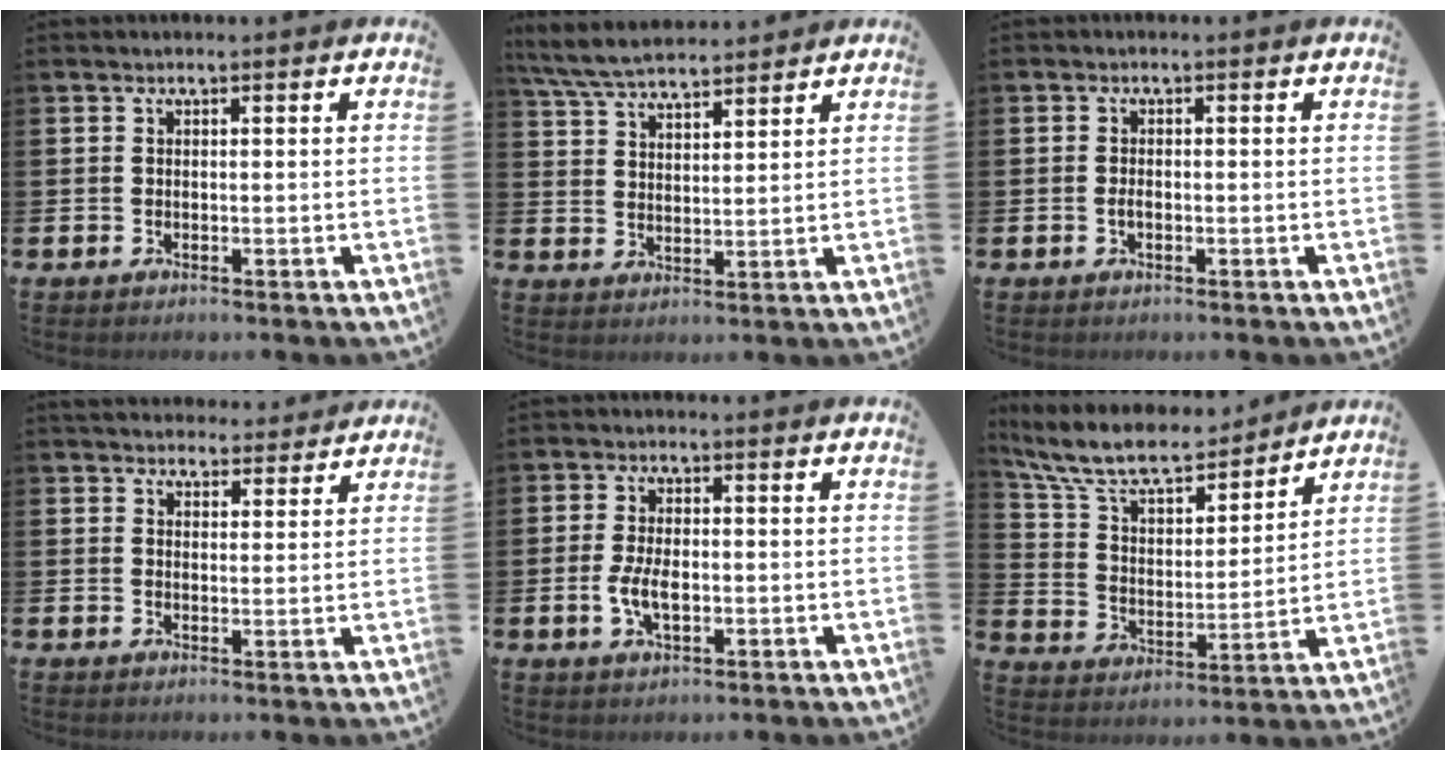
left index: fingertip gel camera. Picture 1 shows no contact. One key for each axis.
{"total": 6.3, "fx": 6.0, "fy": 1.1, "fz": 1.7, "tx": -0.058, "ty": -0.022, "tz": 0.110}
{"total": 1.0, "fx": -0.3, "fy": 0.5, "fz": 0.8, "tx": -0.022, "ty": 0.005, "tz": -0.005}
{"total": 4.1, "fx": 3.9, "fy": 1.3, "fz": 0.1, "tx": -0.003, "ty": -0.018, "tz": 0.071}
{"total": 4.2, "fx": -0.6, "fy": 2.2, "fz": 3.5, "tx": -0.070, "ty": 0.003, "tz": -0.012}
{"total": 10.3, "fx": 9.1, "fy": 2.9, "fz": 3.7, "tx": -0.120, "ty": -0.054, "tz": 0.163}